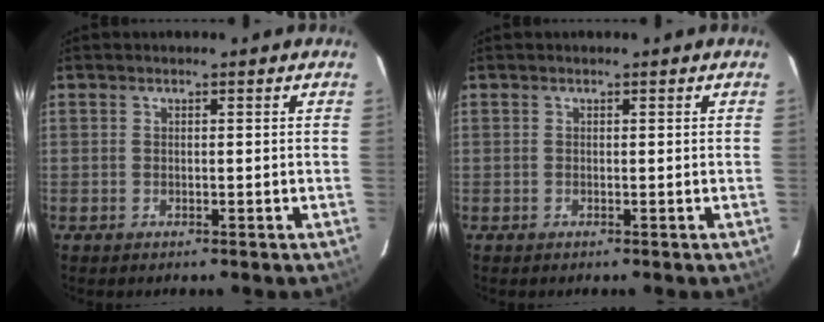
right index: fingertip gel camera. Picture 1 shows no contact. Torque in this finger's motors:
{"motor_torque": [0.07, 0.11, -0.01, 0.01]}